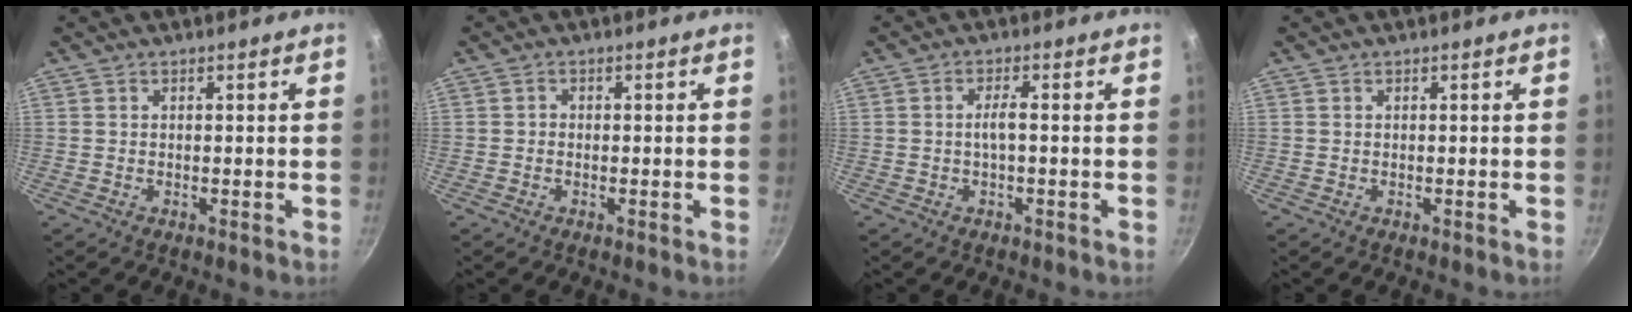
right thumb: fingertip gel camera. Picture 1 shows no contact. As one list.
[{"total": 0.7, "force": [-0.2, 0.6, 0.1], "torque": [0.000, 0.000, -0.007]}, {"total": 2.4, "force": [-0.3, 0.5, 2.3], "torque": [-0.051, 0.011, -0.007]}, {"total": 0.0}]